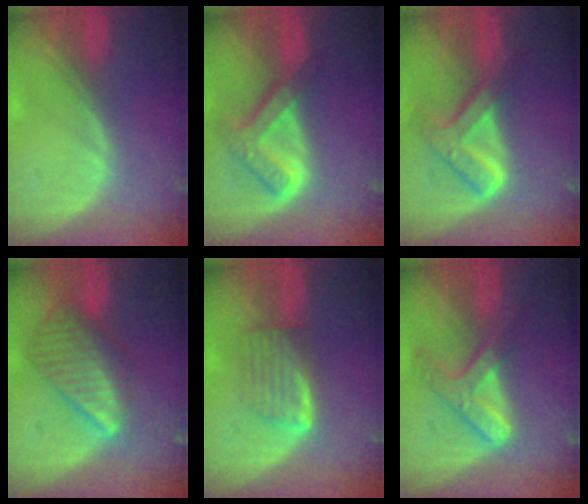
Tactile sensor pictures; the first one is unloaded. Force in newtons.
{"total": 7.7, "press": 6.5, "slide": 4.2}
{"total": 7.7, "press": 6.5, "slide": 4.2}
{"total": 8.5, "press": 7.5, "slide": 4.2}
{"total": 5.7, "press": 5.3, "slide": 2.2}
{"total": 7.1, "press": 6.0, "slide": 3.8}